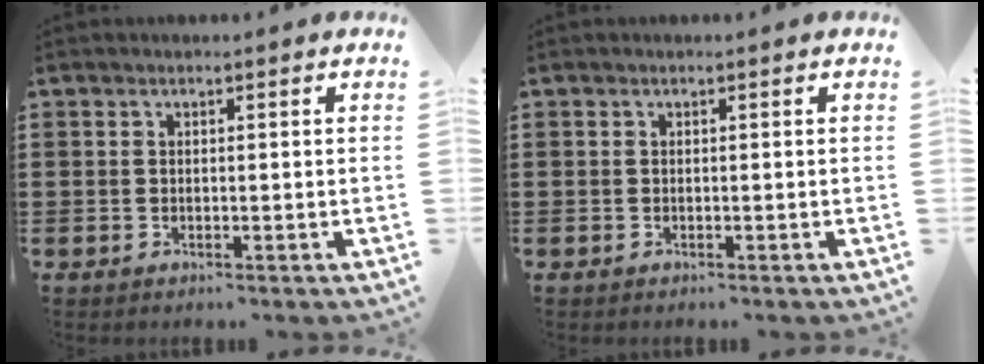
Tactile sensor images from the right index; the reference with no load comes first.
{"total": 0.0}